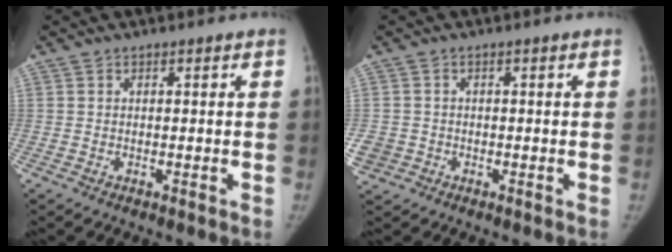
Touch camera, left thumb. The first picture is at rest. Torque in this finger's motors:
{"motor_torque": [0.74, 0.84, 0.95, 0.76, 0.24]}